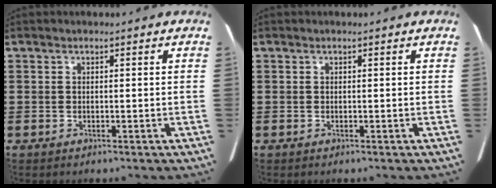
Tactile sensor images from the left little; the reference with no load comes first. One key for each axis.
{"total": 0.0}